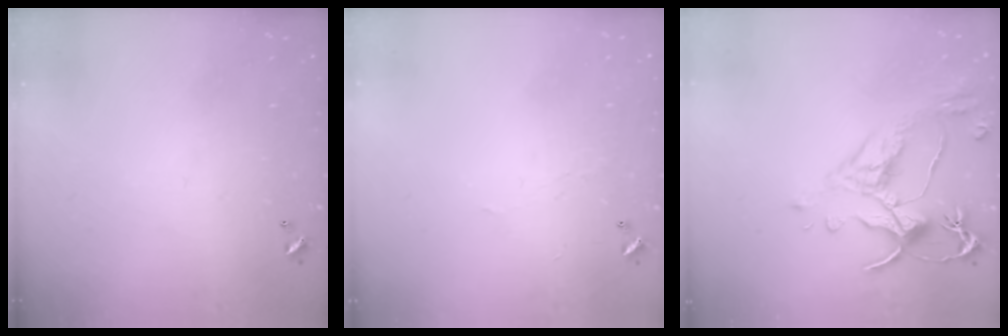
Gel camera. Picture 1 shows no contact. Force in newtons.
{"total": 0.8, "press": 0.7, "slide": 0.4}
{"total": 2.6, "press": 2.2, "slide": 1.3}